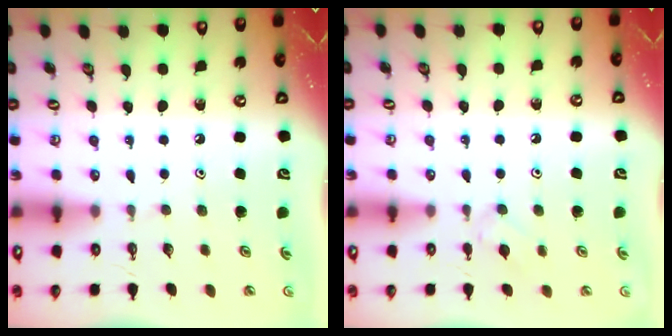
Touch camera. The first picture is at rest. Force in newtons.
{"total": 2.2, "press": 2.1, "slide": 0.6}